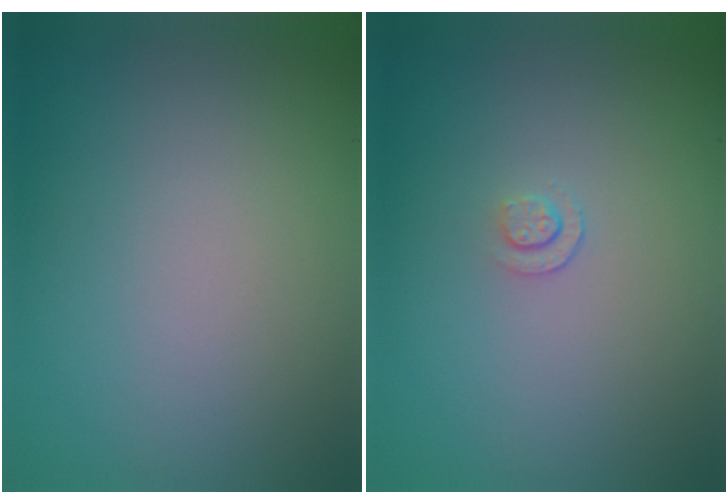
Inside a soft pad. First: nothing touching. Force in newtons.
{"total": 0.8, "press": 0.5, "slide": 0.7}